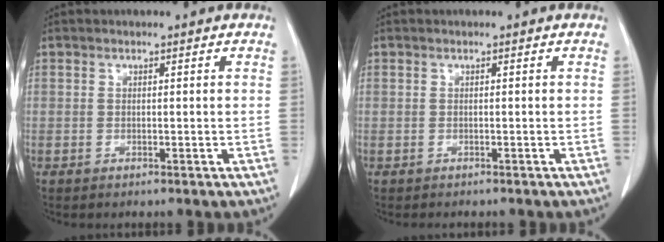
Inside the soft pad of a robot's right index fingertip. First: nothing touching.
{"total": 1.7, "force": [-1.5, 0.7, 0.5], "torque": [-0.008, -0.002, -0.018]}